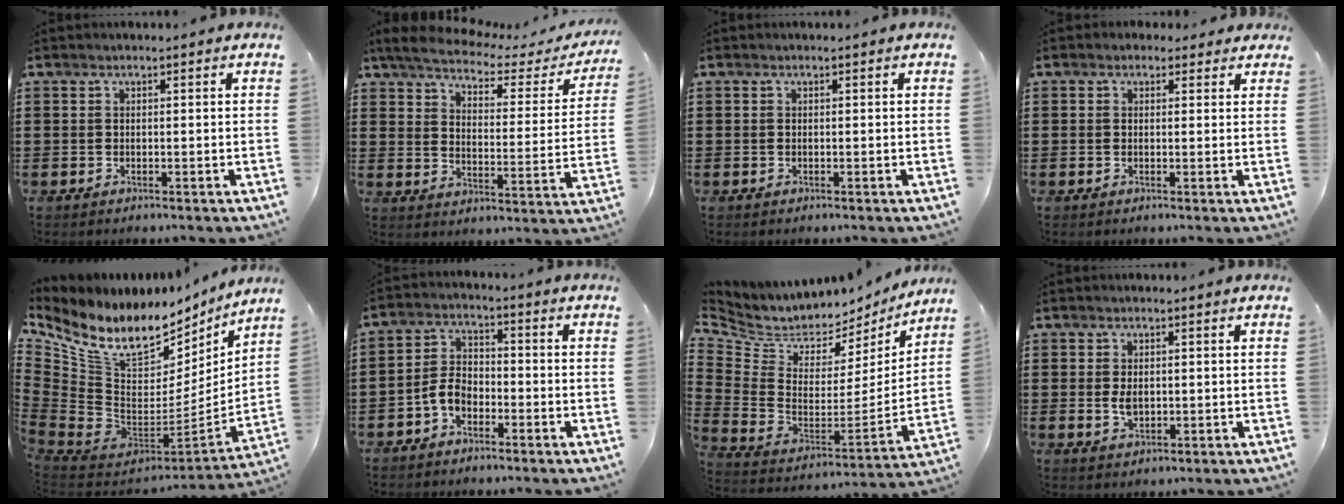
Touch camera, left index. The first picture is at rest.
{"total": 4.3, "force": [3.6, 1.0, 2.2], "torque": [-0.065, -0.023, 0.054]}
{"total": 0.0}
{"total": 1.5, "force": [1.0, 1.1, 0.4], "torque": [-0.004, 0.005, 0.017]}
{"total": 12.4, "force": [7.7, 7.0, 6.6], "torque": [-0.157, -0.059, 0.140]}
{"total": 4.5, "force": [-2.6, 2.6, 2.6], "torque": [-0.069, 0.005, -0.057]}
{"total": 5.4, "force": [4.6, 2.7, 0.9], "torque": [-0.055, -0.054, 0.079]}
{"total": 2.6, "force": [0.1, 1.5, 2.1], "torque": [-0.051, 0.000, 0.000]}